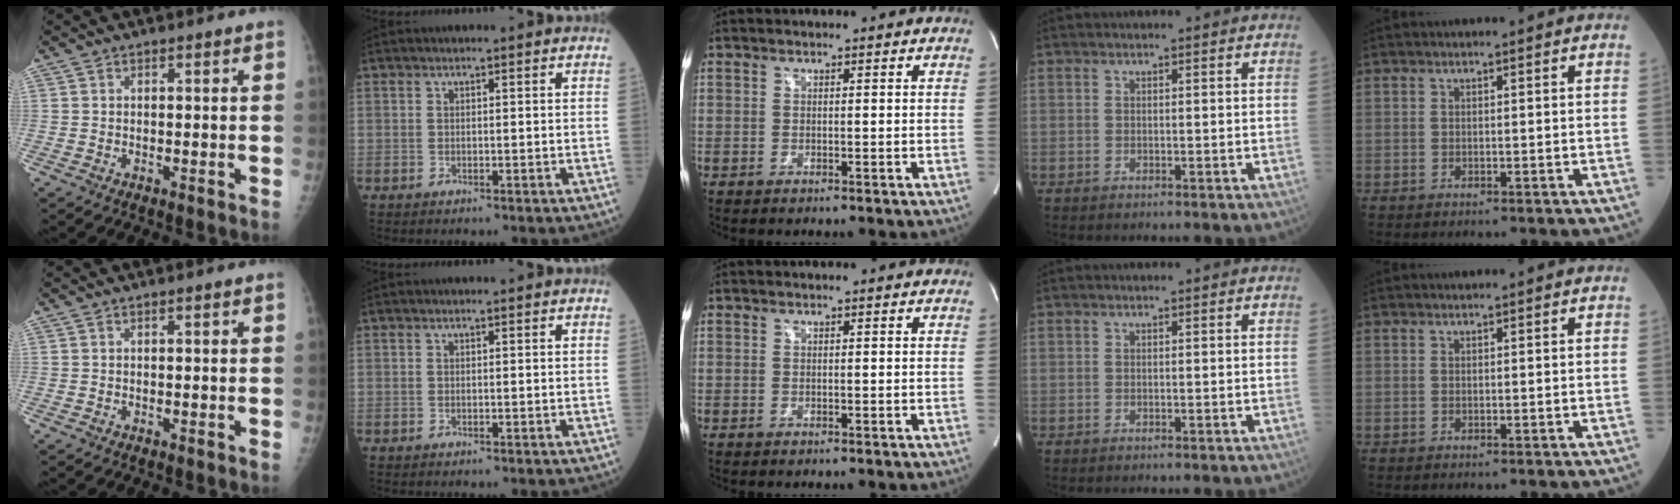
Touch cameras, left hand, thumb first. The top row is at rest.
{}